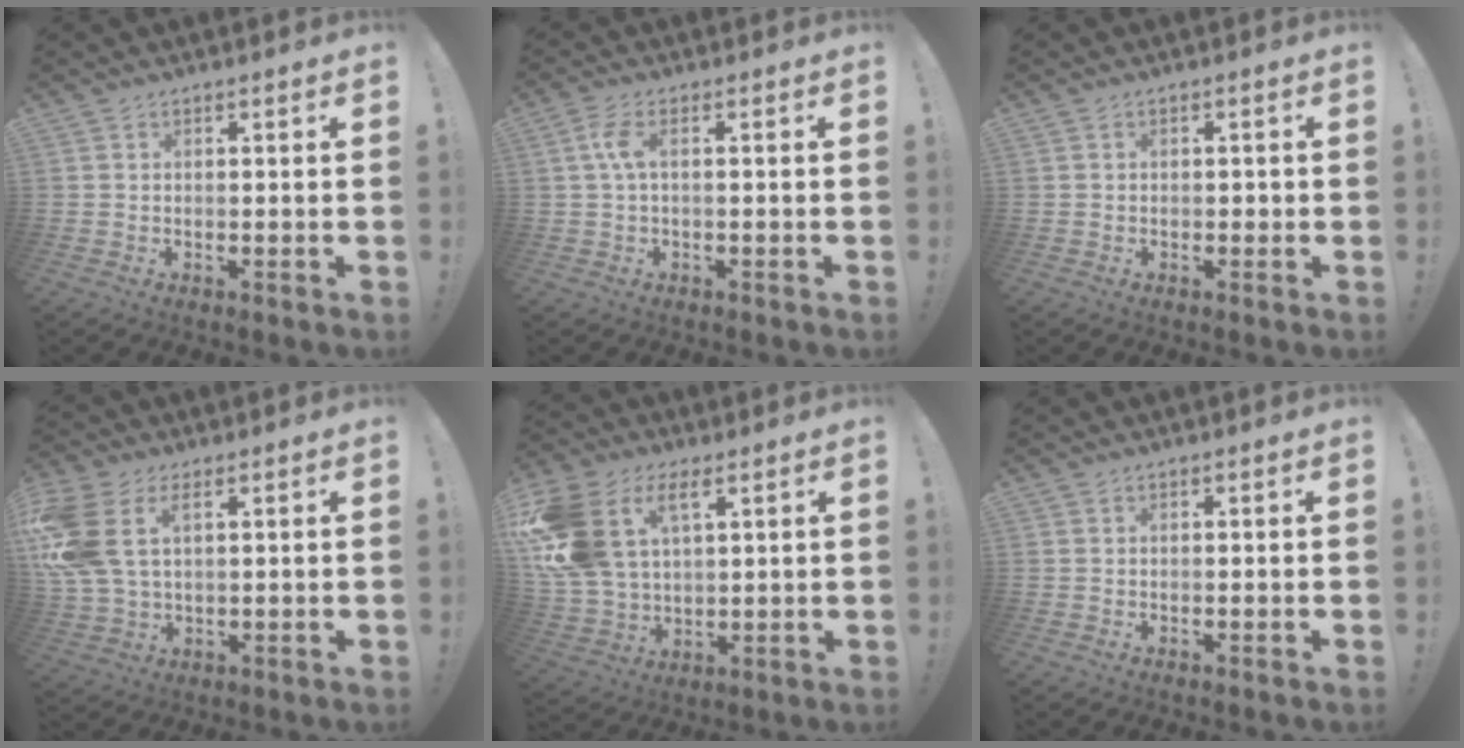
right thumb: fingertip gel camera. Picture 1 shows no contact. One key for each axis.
{"total": 4.6, "fx": 0.5, "fy": 1.3, "fz": 4.4, "tx": -0.093, "ty": 0.002, "tz": 0.007}
{"total": 1.2, "fx": -0.6, "fy": 0.9, "fz": 0.6, "tx": -0.011, "ty": 0.007, "tz": -0.012}
{"total": 13.2, "fx": 4.7, "fy": 8.1, "fz": 9.3, "tx": -0.211, "ty": -0.011, "tz": 0.089}
{"total": 17.4, "fx": 6.8, "fy": 11.6, "fz": 11.1, "tx": -0.227, "ty": -0.025, "tz": 0.128}
{"total": 0.0}